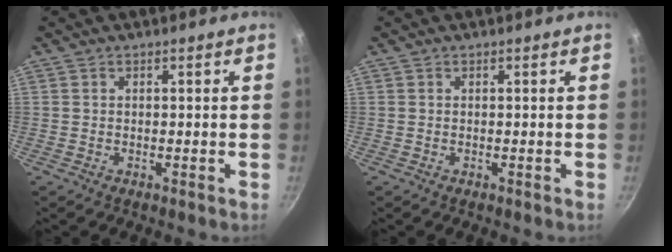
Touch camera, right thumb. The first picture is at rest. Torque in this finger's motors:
{"motor_torque": [-0.17, -0.19, 0.45, -0.04, -0.02]}